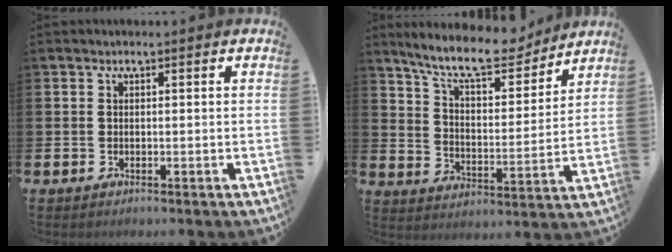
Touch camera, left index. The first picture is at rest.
{"total": 10.8, "force": [9.7, 2.4, 4.1], "torque": [-0.102, -0.058, 0.170]}